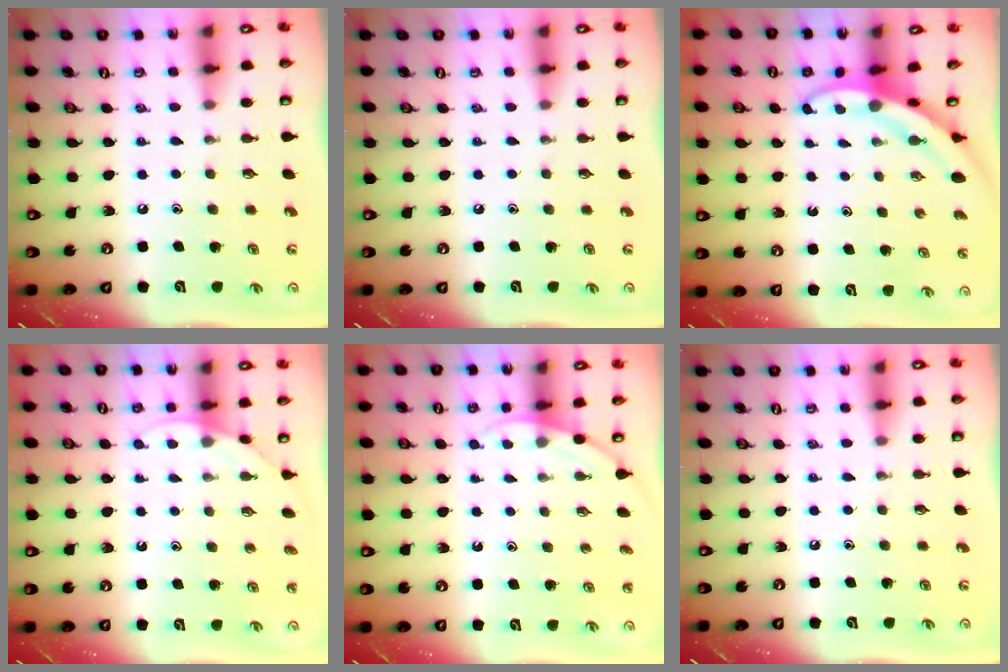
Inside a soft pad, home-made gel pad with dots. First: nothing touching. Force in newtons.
{"total": 0.0}
{"total": 3.2, "press": 3.1, "slide": 0.3}
{"total": 4.8, "press": 4.7, "slide": 0.5}
{"total": 4.0, "press": 4.0, "slide": 0.3}
{"total": 0.0}